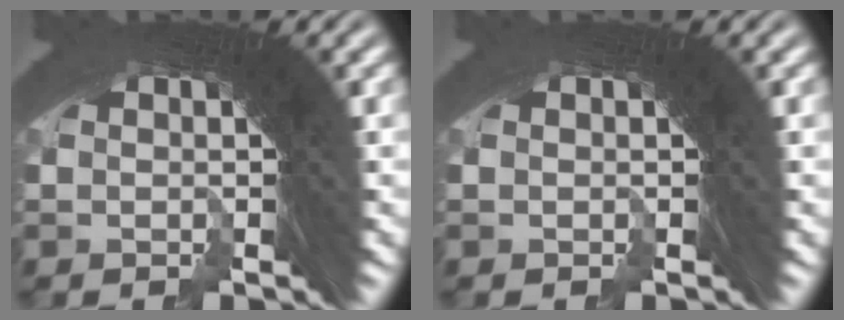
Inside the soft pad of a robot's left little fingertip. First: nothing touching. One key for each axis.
{"total": 0.0}